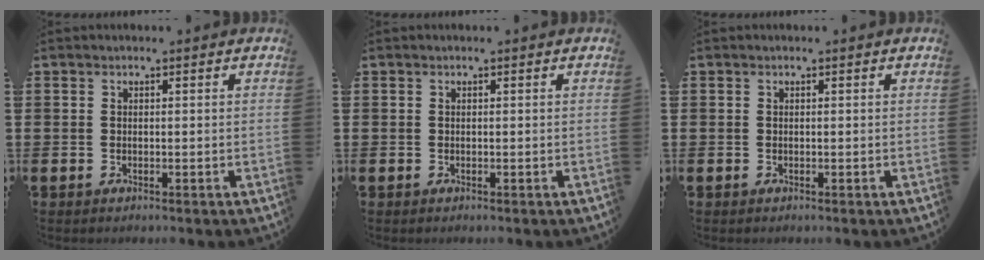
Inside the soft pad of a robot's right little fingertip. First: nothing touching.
{"total": 0.0}
{"total": 0.0}